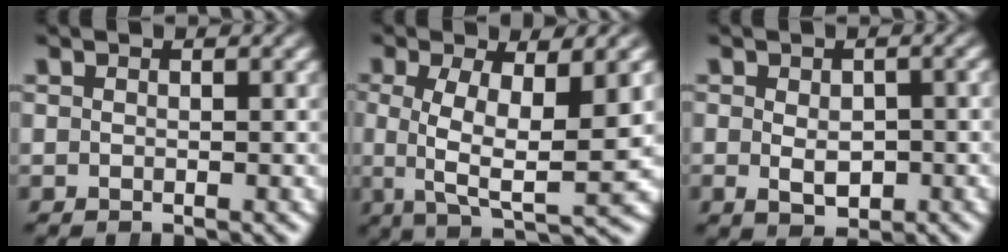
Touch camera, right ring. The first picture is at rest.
{"total": 7.2, "force": [-0.1, 2.9, 6.6], "torque": [-0.117, -0.027, 0.008]}
{"total": 2.6, "force": [-0.6, 1.6, 1.9], "torque": [-0.039, -0.021, 0.003]}